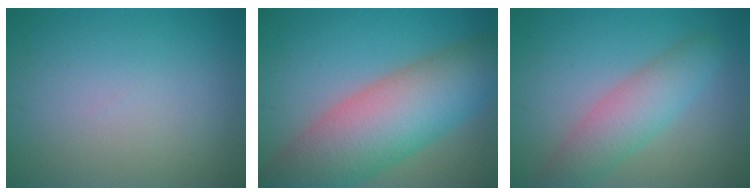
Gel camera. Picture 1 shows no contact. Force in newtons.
{"total": 10.9, "press": 10.9, "slide": 0.6}
{"total": 4.6, "press": 4.6, "slide": 0.3}